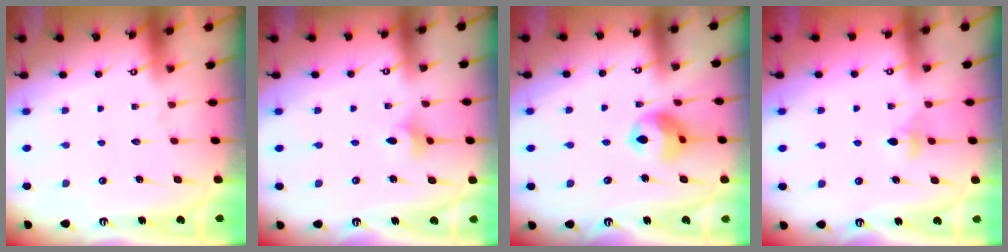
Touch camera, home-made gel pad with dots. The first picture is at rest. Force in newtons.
{"total": 3.3, "press": 3.2, "slide": 0.8}
{"total": 11.1, "press": 11.0, "slide": 1.5}
{"total": 4.7, "press": 4.7, "slide": 0.7}